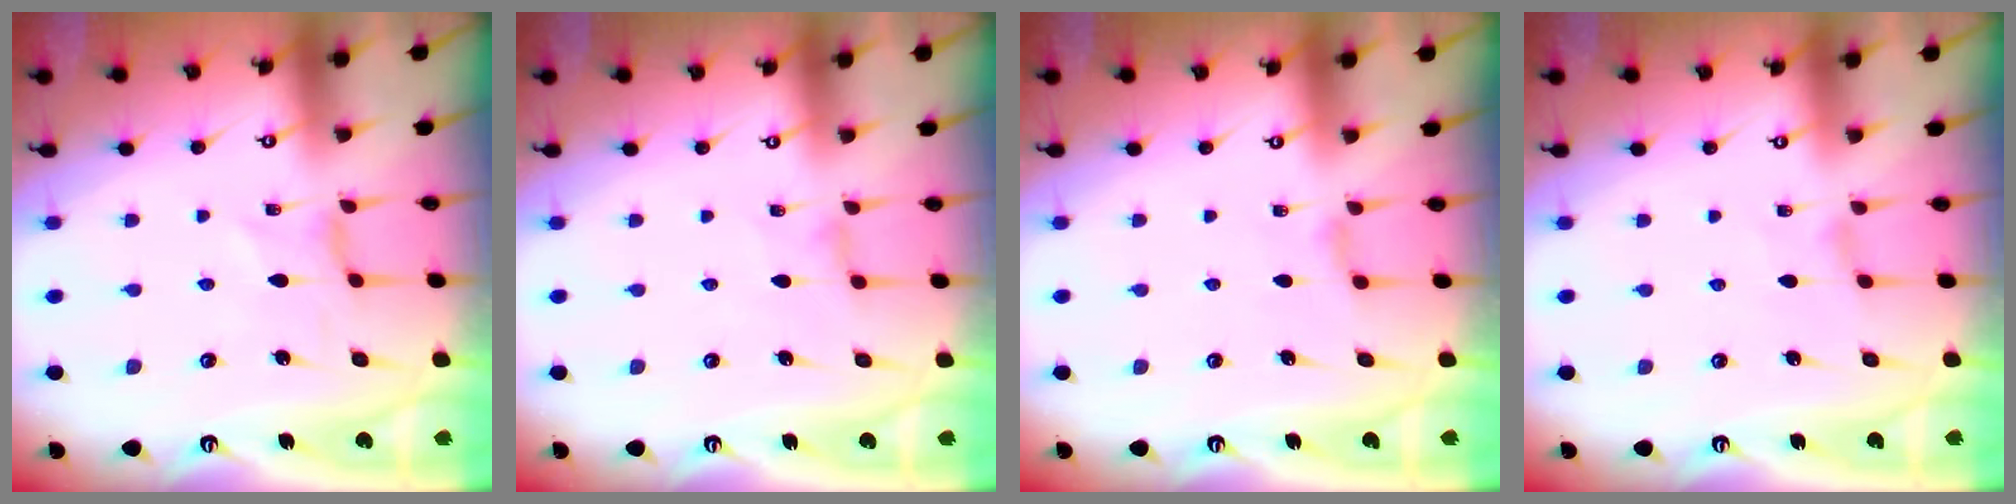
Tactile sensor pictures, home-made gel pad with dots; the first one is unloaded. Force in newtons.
{"total": 1.4, "press": 1.3, "slide": 0.4}
{"total": 2.0, "press": 2.0, "slide": 0.4}
{"total": 0.9, "press": 0.8, "slide": 0.4}